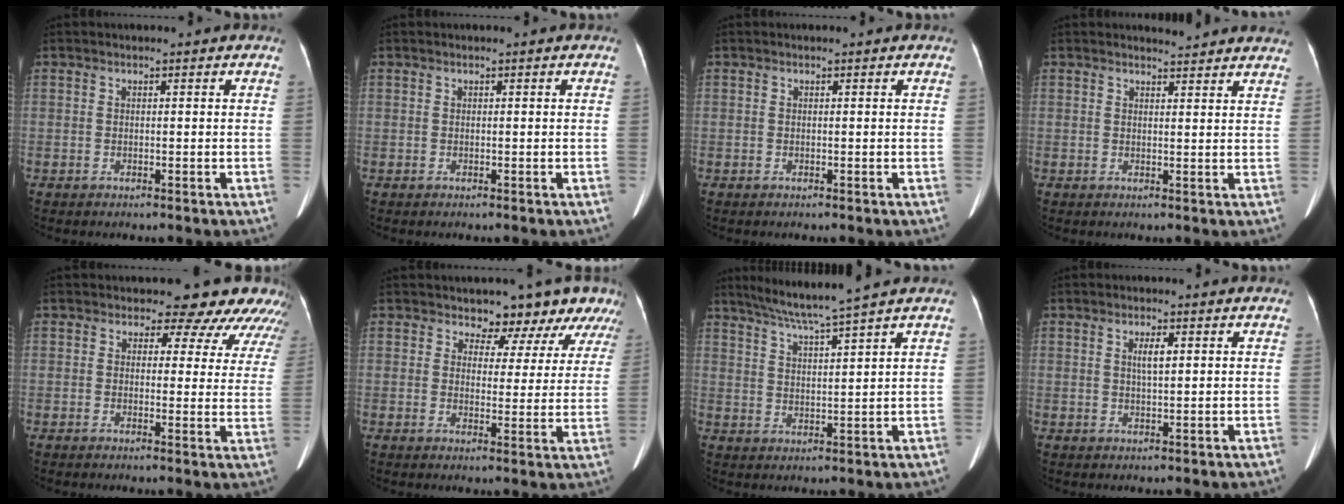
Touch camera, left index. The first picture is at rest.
{"total": 0.0}
{"total": 0.0}
{"total": 6.1, "force": [6.0, 0.6, 1.0], "torque": [-0.011, -0.003, 0.050]}
{"total": 11.6, "force": [9.9, 5.3, 3.1], "torque": [0.002, -0.009, 0.076]}
{"total": 9.4, "force": [8.2, 4.2, 1.7], "torque": [-0.001, -0.005, 0.067]}
{"total": 7.9, "force": [6.5, -1.9, 4.0], "torque": [-0.070, 0.001, 0.114]}
{"total": 2.1, "force": [0.6, 0.3, 2.0], "torque": [-0.041, 0.000, 0.011]}